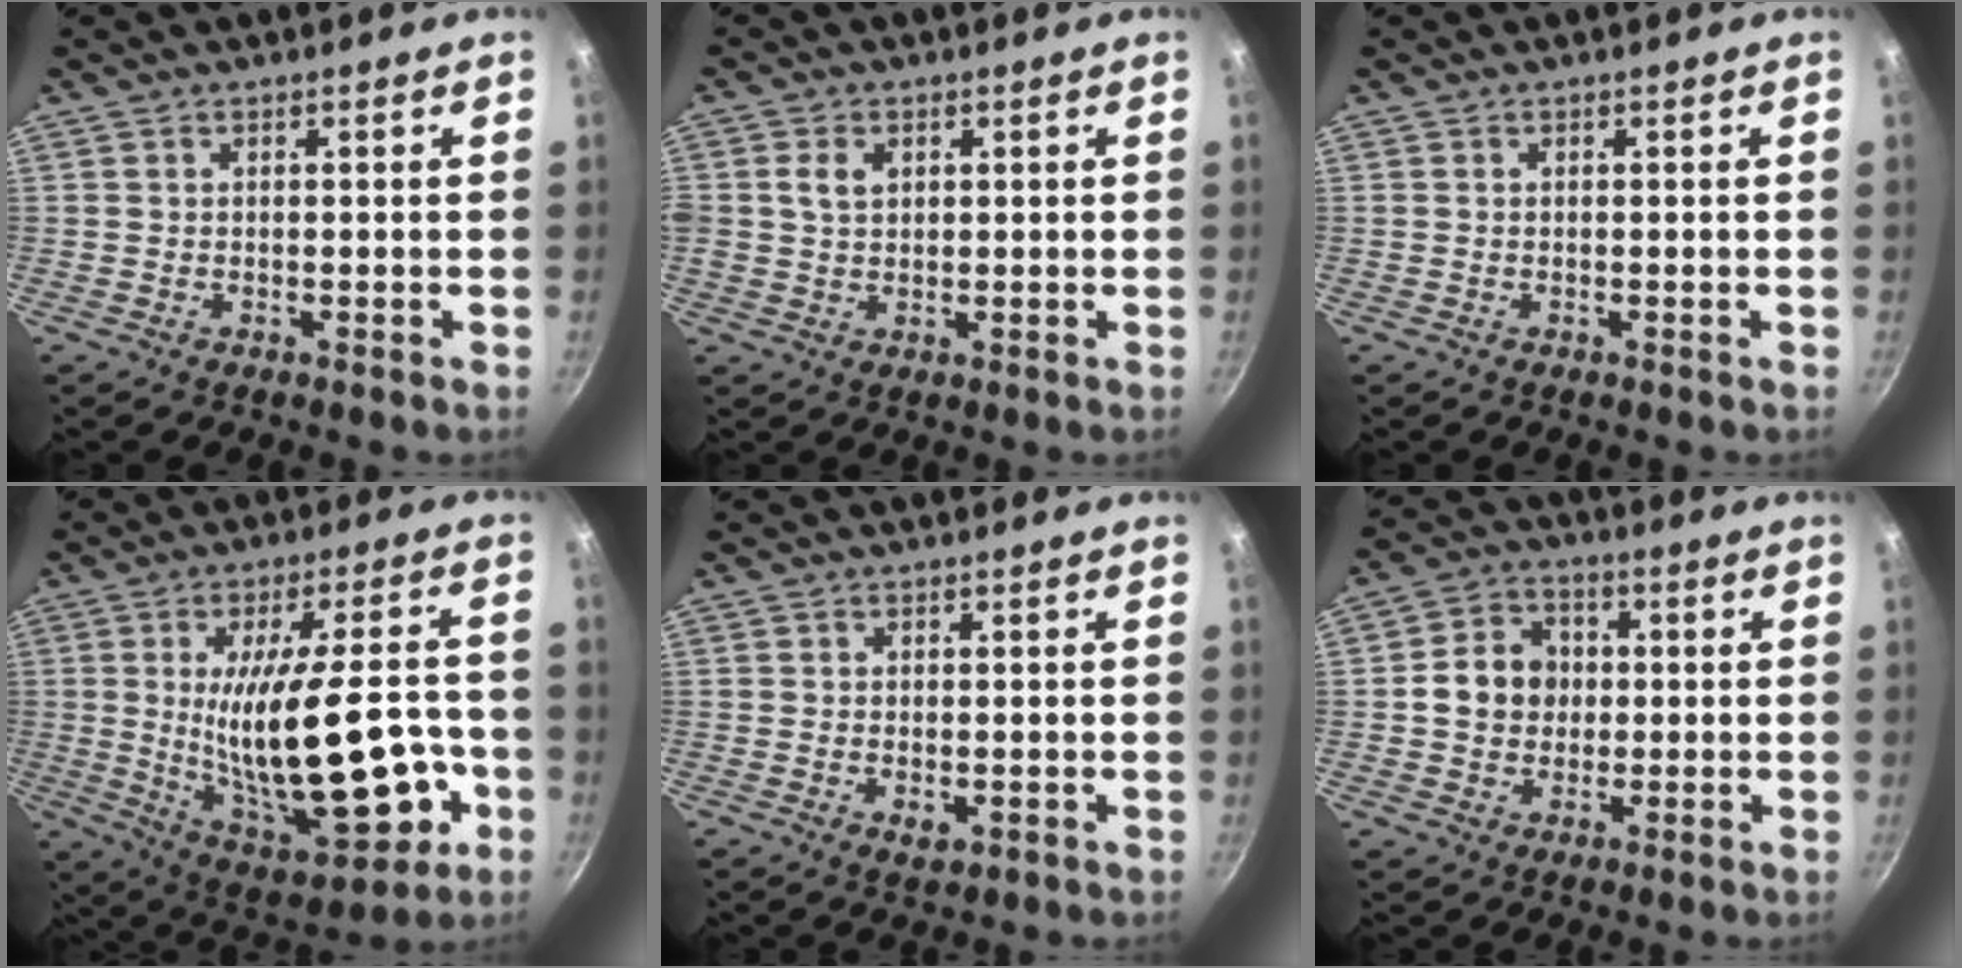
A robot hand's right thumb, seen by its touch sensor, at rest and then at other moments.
{"total": 3.7, "force": [1.1, 2.7, 2.3], "torque": [-0.033, 0.002, 0.020]}
{"total": 0.0}
{"total": 24.3, "force": [-3.7, 9.8, 22.0], "torque": [-0.322, 0.002, -0.034]}
{"total": 2.2, "force": [-0.4, 1.4, 1.7], "torque": [-0.029, -0.005, -0.002]}
{"total": 9.0, "force": [0.3, 7.7, 4.5], "torque": [-0.046, 0.013, -0.008]}